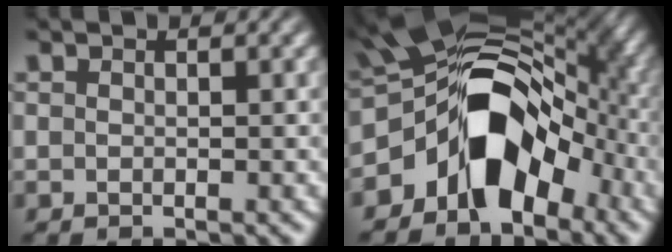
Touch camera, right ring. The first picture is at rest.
{"total": 18.1, "force": [-1.2, 11.7, 13.8], "torque": [-0.198, -0.012, -0.024]}